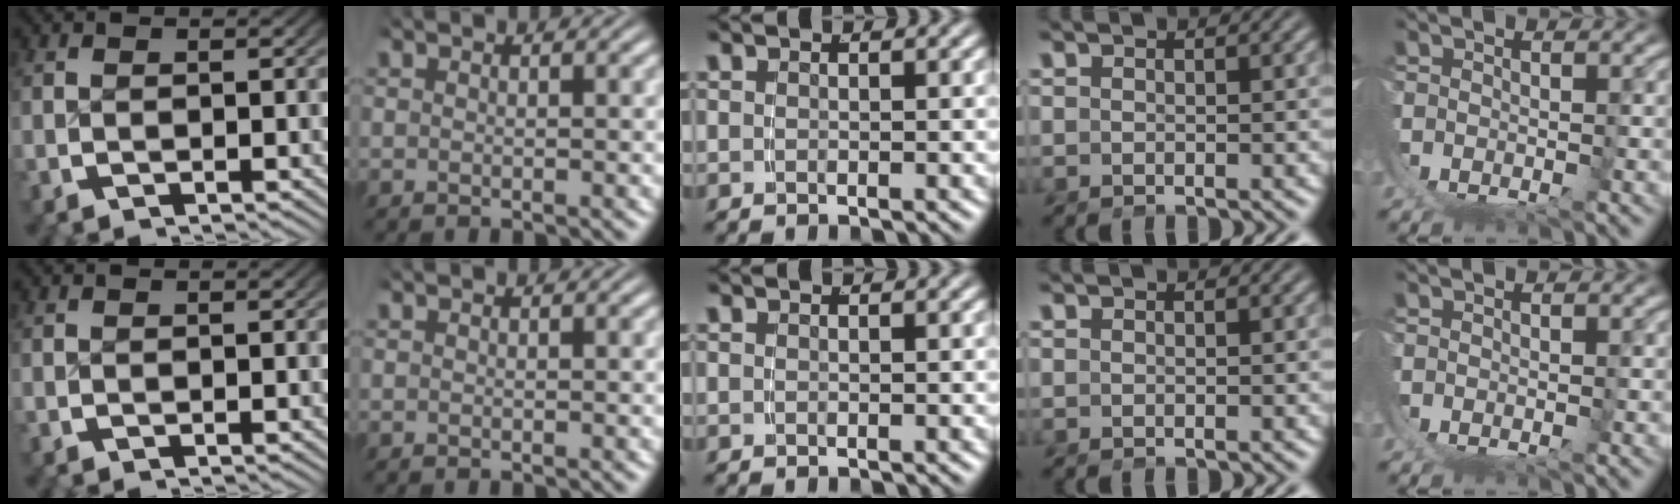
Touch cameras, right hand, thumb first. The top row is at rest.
{}